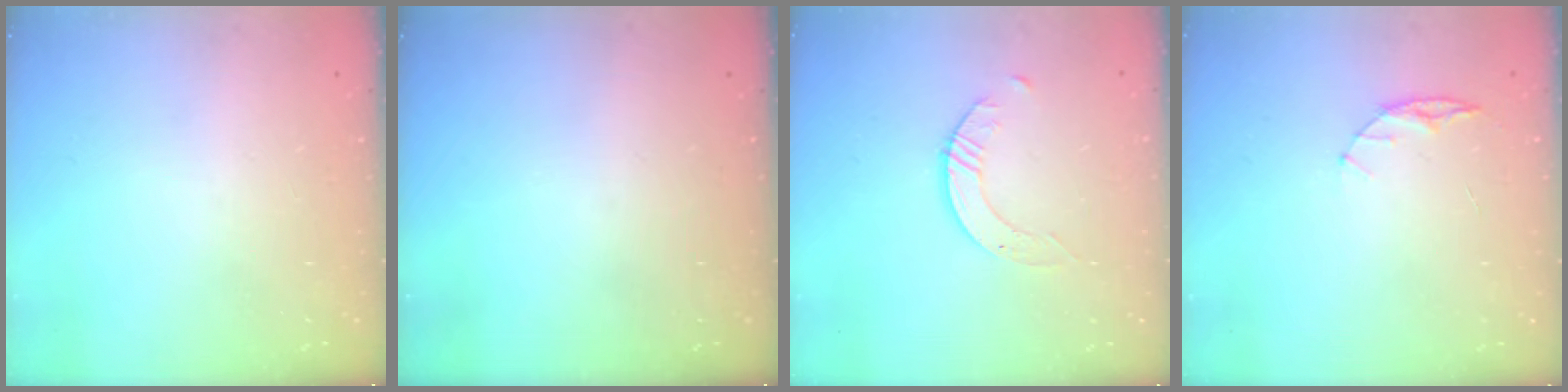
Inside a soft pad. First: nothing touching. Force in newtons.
{"total": 0.0}
{"total": 2.6, "press": 2.6, "slide": 0.3}
{"total": 5.1, "press": 5.1, "slide": 0.6}